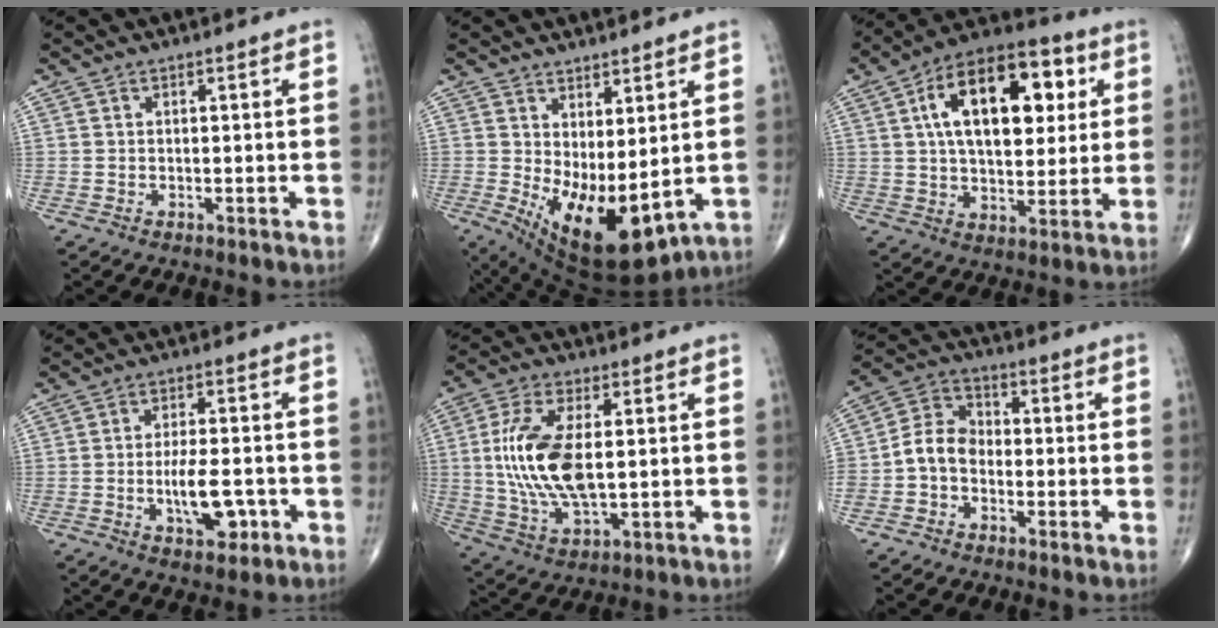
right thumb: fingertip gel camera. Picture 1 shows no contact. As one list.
[{"total": 13.8, "force": [-0.2, 5.9, 12.5], "torque": [-0.204, -0.027, 0.023]}, {"total": 20.9, "force": [5.7, 11.3, 16.6], "torque": [-0.231, 0.007, 0.085]}, {"total": 7.8, "force": [-2.3, 3.3, 6.7], "torque": [-0.104, 0.008, -0.033]}, {"total": 15.0, "force": [1.1, 6.9, 13.3], "torque": [-0.278, -0.009, 0.027]}, {"total": 7.2, "force": [-2.0, 5.5, 4.2], "torque": [-0.063, 0.033, -0.052]}]